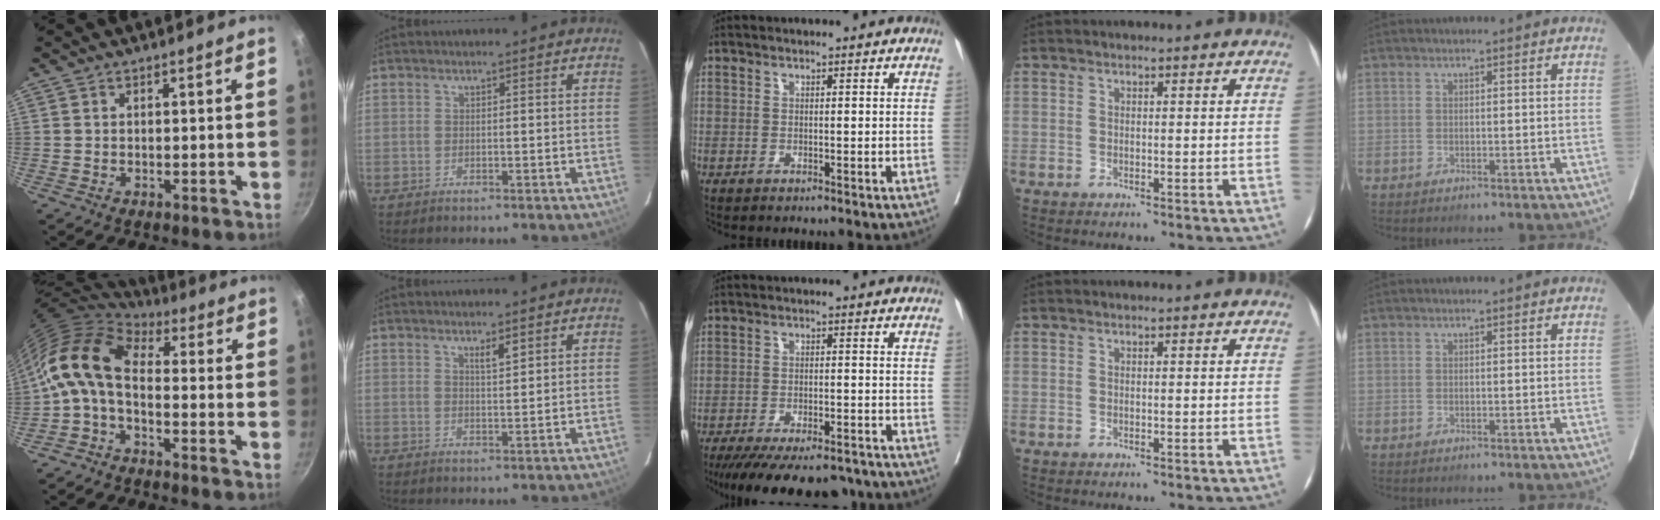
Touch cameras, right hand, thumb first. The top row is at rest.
{"thumb": {"total": 11.9, "force": [-1.5, 6.6, 9.8], "torque": [-0.189, 0.055, -0.051]}, "index": {"total": 2.0, "force": [1.3, 0.2, 1.4], "torque": [-0.028, -0.002, 0.024]}, "middle": {"total": 18.3, "force": [-15.3, 5.5, 8.5], "torque": [-0.152, -0.024, -0.209]}}